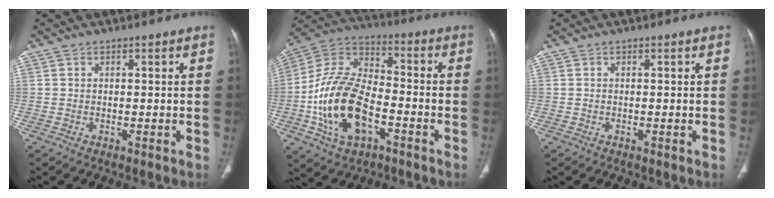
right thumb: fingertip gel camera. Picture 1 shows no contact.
{"total": 19.0, "force": [-5.7, 10.6, 14.7], "torque": [-0.274, 0.031, -0.106]}
{"total": 0.0}